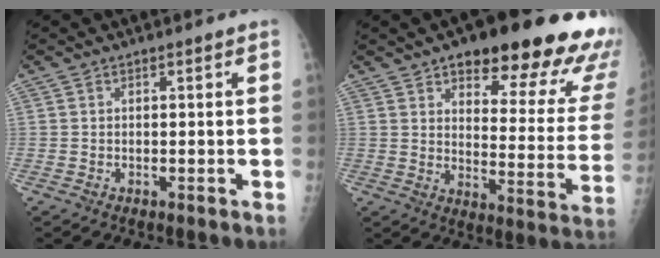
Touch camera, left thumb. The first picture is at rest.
{"total": 25.8, "force": [17.4, 8.4, 17.1], "torque": [-0.168, -0.073, 0.214]}